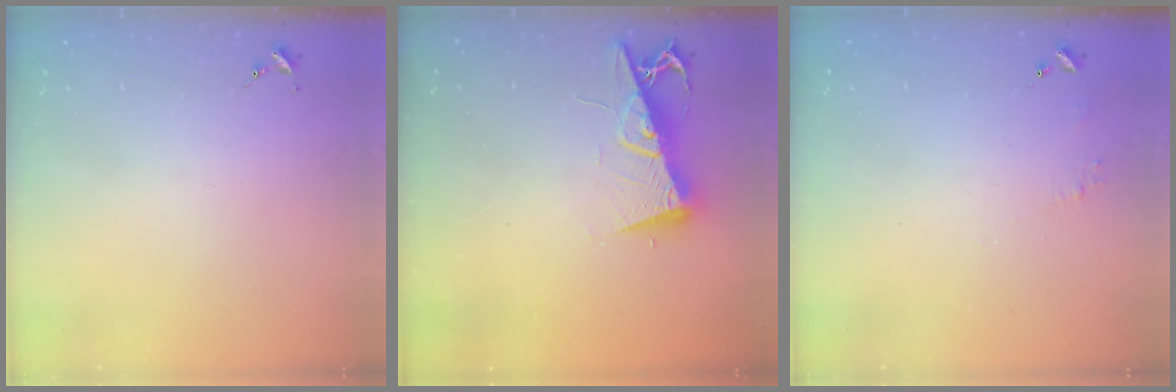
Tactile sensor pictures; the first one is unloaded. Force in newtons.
{"total": 11.3, "press": 11.2, "slide": 1.1}
{"total": 4.8, "press": 4.8, "slide": 0.4}